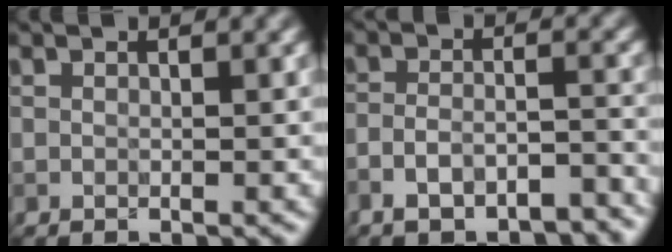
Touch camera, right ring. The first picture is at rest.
{"total": 6.2, "force": [-5.2, 1.9, 2.8], "torque": [-0.047, 0.000, -0.082]}